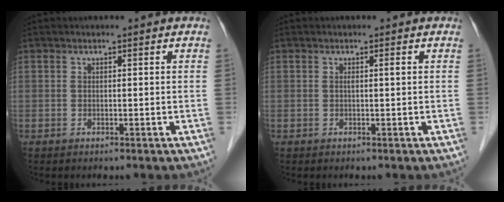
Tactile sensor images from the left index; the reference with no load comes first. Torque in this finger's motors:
{"motor_torque": [0.19, 0.09, 0.07, 0.03]}